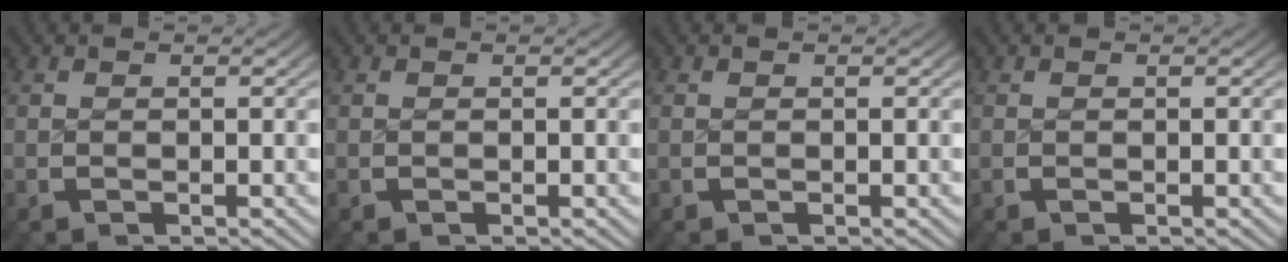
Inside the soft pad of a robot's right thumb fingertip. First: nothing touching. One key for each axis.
{"total": 0.0}
{"total": 0.0}
{"total": 0.0}